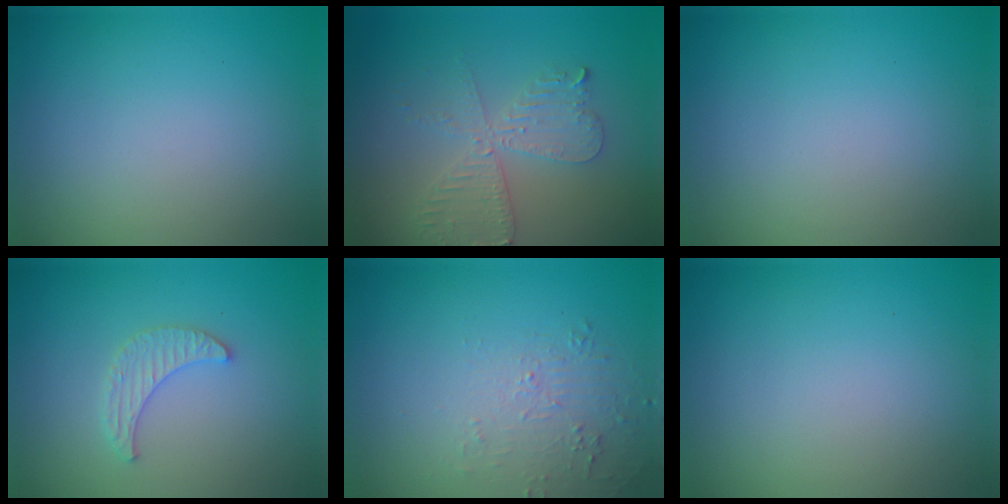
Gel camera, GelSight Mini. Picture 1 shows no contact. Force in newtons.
{"total": 4.2, "press": 3.6, "slide": 2.2}
{"total": 0.0}
{"total": 2.2, "press": 2.2, "slide": 0.5}
{"total": 1.7, "press": 0.5, "slide": 1.7}
{"total": 0.0}